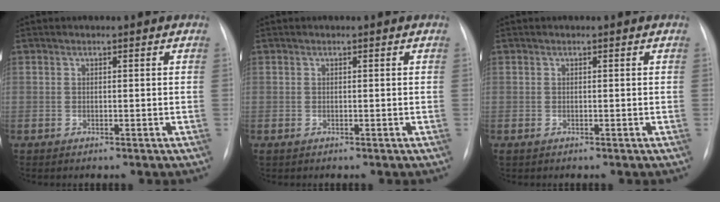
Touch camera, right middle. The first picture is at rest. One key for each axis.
{"total": 0.0}
{"total": 0.0}